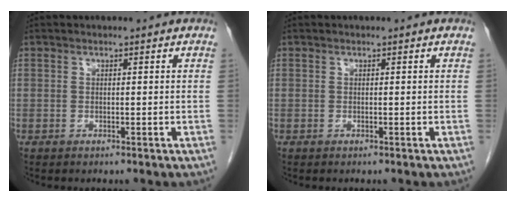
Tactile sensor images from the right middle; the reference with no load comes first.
{"total": 0.0}